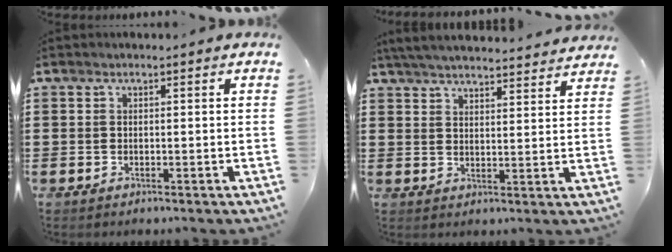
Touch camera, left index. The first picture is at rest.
{"total": 4.7, "force": [4.6, -0.2, 0.9], "torque": [-0.034, -0.021, 0.083]}